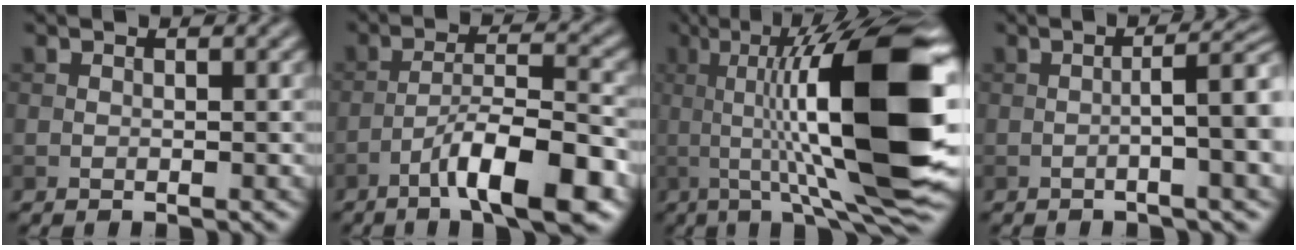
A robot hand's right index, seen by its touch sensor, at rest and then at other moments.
{"total": 9.0, "force": [-5.2, 1.9, 7.2], "torque": [-0.113, 0.015, -0.083]}
{"total": 16.3, "force": [1.1, 4.0, 15.7], "torque": [-0.231, 0.005, 0.013]}
{"total": 6.1, "force": [-0.7, 1.5, 5.9], "torque": [-0.080, 0.011, -0.013]}